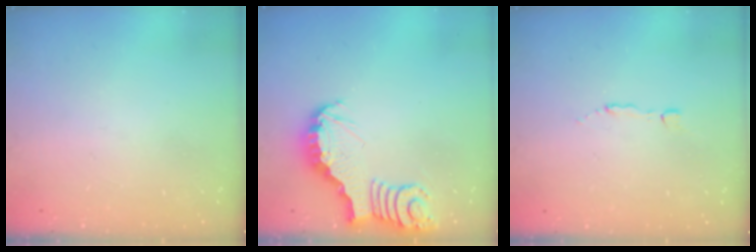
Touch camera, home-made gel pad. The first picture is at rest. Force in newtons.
{"total": 3.9, "press": 3.9, "slide": 0.2}
{"total": 1.2, "press": 1.2, "slide": 0.2}